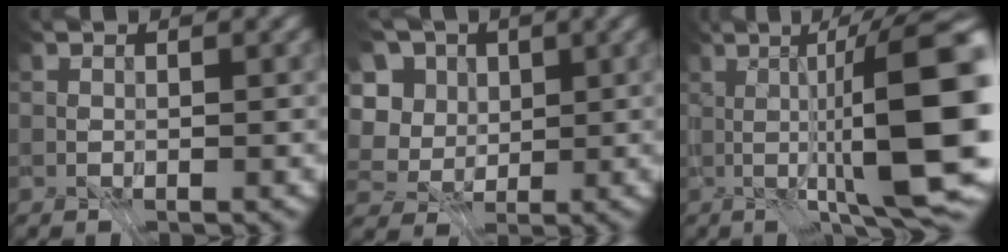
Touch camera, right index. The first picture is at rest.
{"total": 6.0, "force": [0.8, 5.4, 2.6], "torque": [-0.089, 0.012, 0.013]}
{"total": 10.6, "force": [-1.6, -1.6, 10.4], "torque": [-0.131, -0.017, -0.008]}